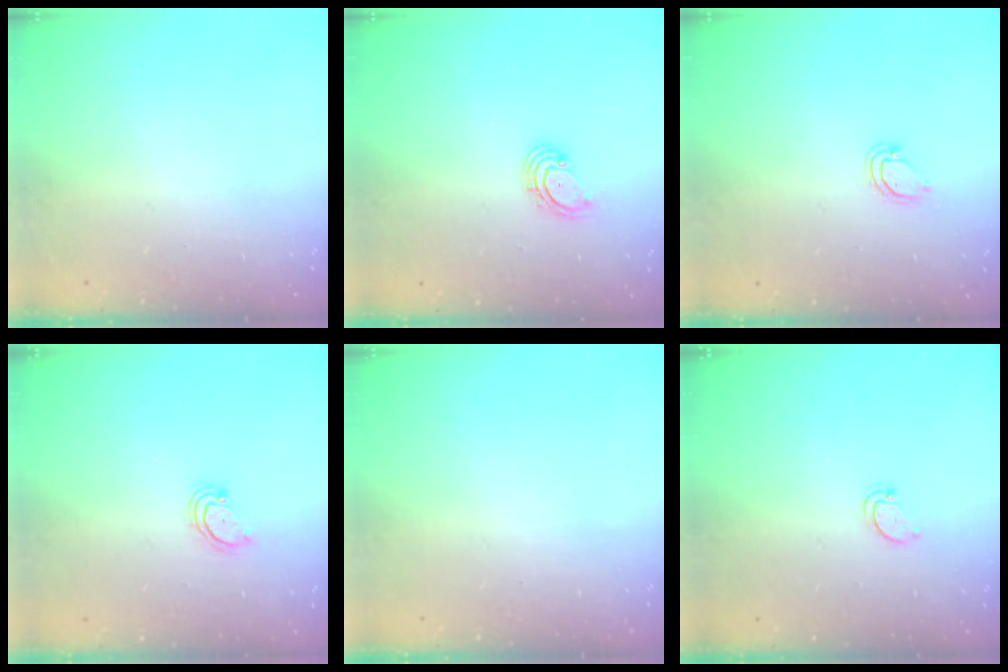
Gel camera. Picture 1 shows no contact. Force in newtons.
{"total": 1.8, "press": 1.7, "slide": 0.7}
{"total": 3.6, "press": 3.5, "slide": 0.4}
{"total": 2.5, "press": 2.5, "slide": 0.3}
{"total": 0.0}
{"total": 2.6, "press": 2.5, "slide": 0.4}